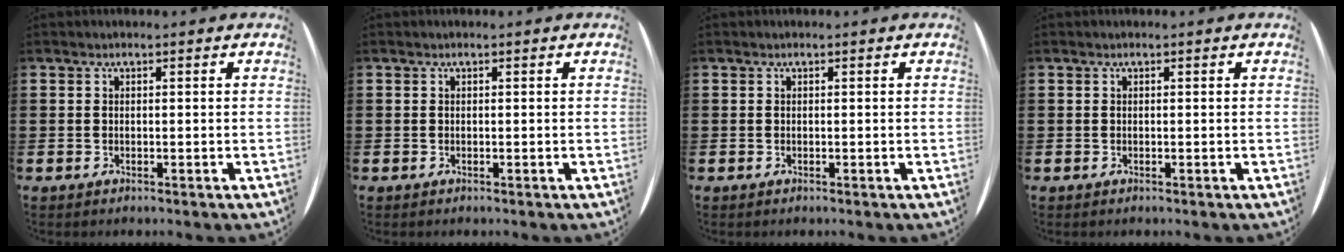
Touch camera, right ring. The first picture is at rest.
{"total": 0.0}
{"total": 0.0}
{"total": 0.0}